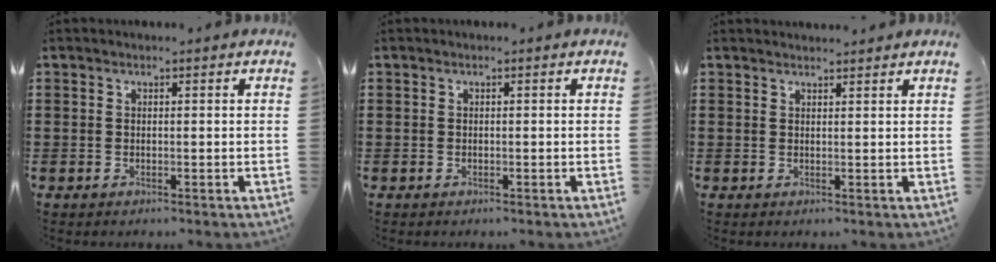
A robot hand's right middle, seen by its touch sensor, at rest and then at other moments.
{"total": 0.0}
{"total": 1.4, "force": [1.4, -0.2, 0.2], "torque": [-0.007, -0.004, 0.028]}